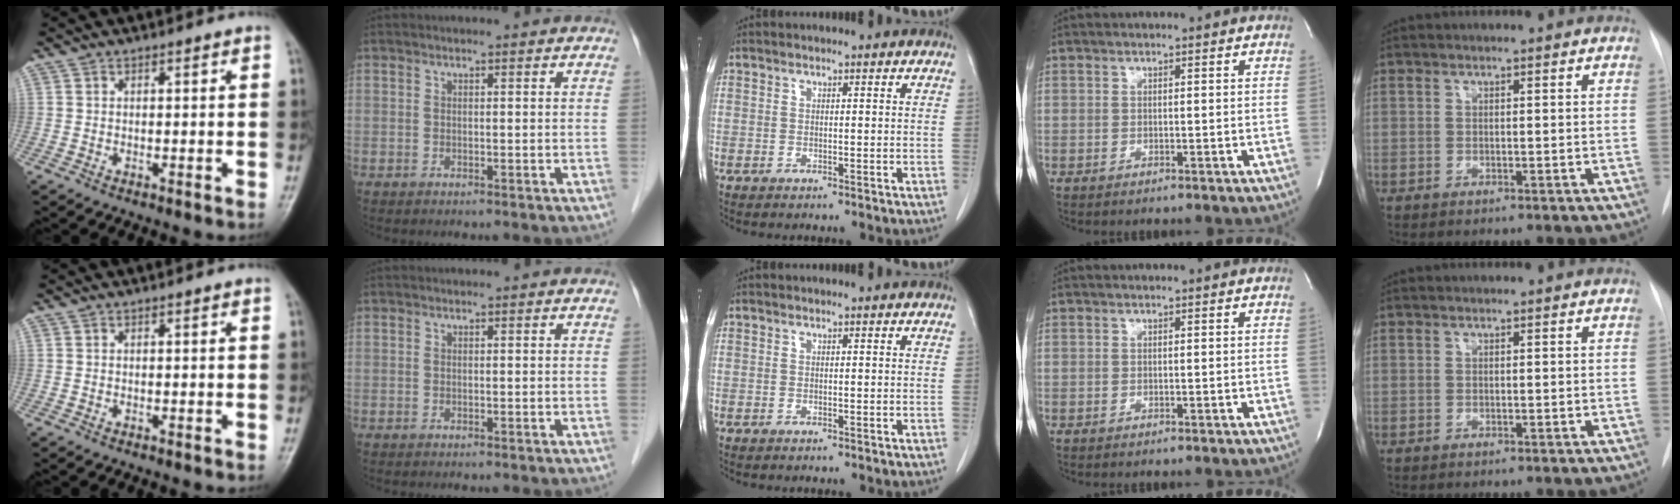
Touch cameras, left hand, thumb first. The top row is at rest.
{}